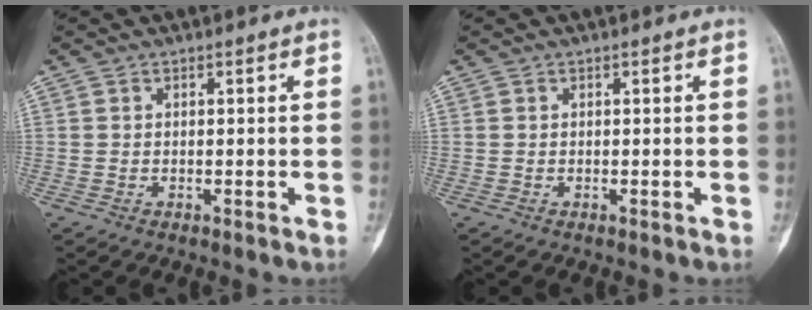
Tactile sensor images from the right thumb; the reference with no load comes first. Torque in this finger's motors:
{"motor_torque": [0.05, 0.36, -0.05, -0.19, 0.04]}